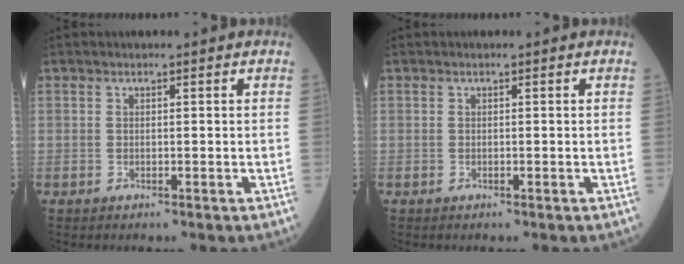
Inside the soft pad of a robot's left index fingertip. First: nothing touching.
{"total": 0.0}